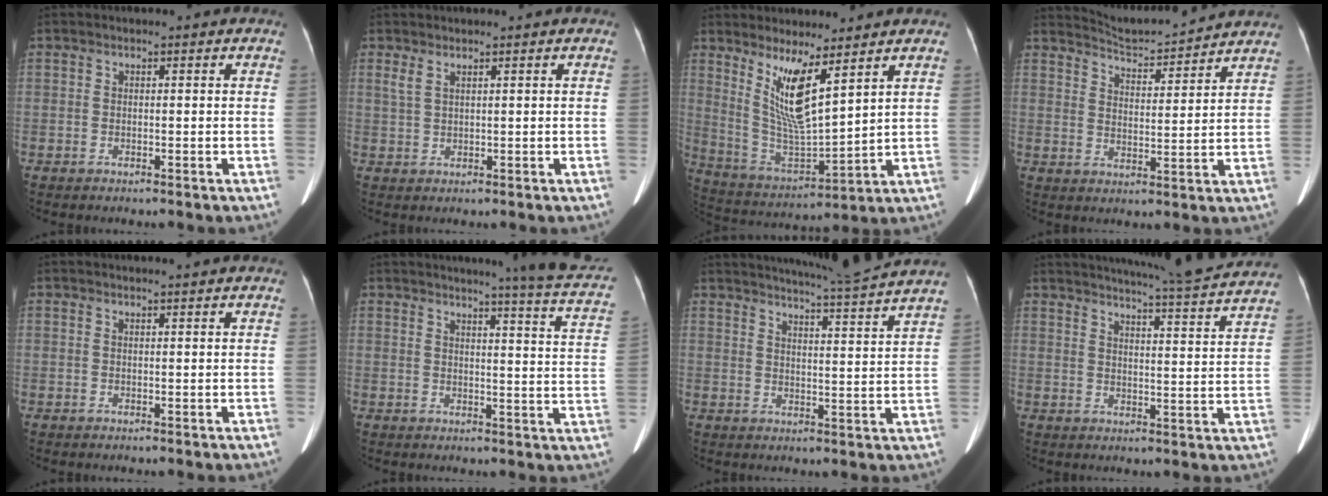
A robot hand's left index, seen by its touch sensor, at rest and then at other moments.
{"total": 1.6, "force": [1.0, 0.4, 1.2], "torque": [-0.033, 0.007, 0.029]}
{"total": 9.8, "force": [5.4, 1.1, 8.0], "torque": [-0.165, -0.026, 0.115]}
{"total": 9.7, "force": [9.6, -0.1, 1.3], "torque": [-0.037, 0.010, 0.148]}
{"total": 1.4, "force": [1.3, -0.3, 0.4], "torque": [-0.009, 0.004, 0.018]}
{"total": 14.2, "force": [12.2, -0.9, 7.1], "torque": [-0.087, -0.065, 0.114]}
{"total": 12.4, "force": [11.5, -2.3, 4.0], "torque": [-0.076, -0.028, 0.149]}
{"total": 16.6, "force": [15.5, -0.9, 5.9], "torque": [-0.099, -0.039, 0.188]}